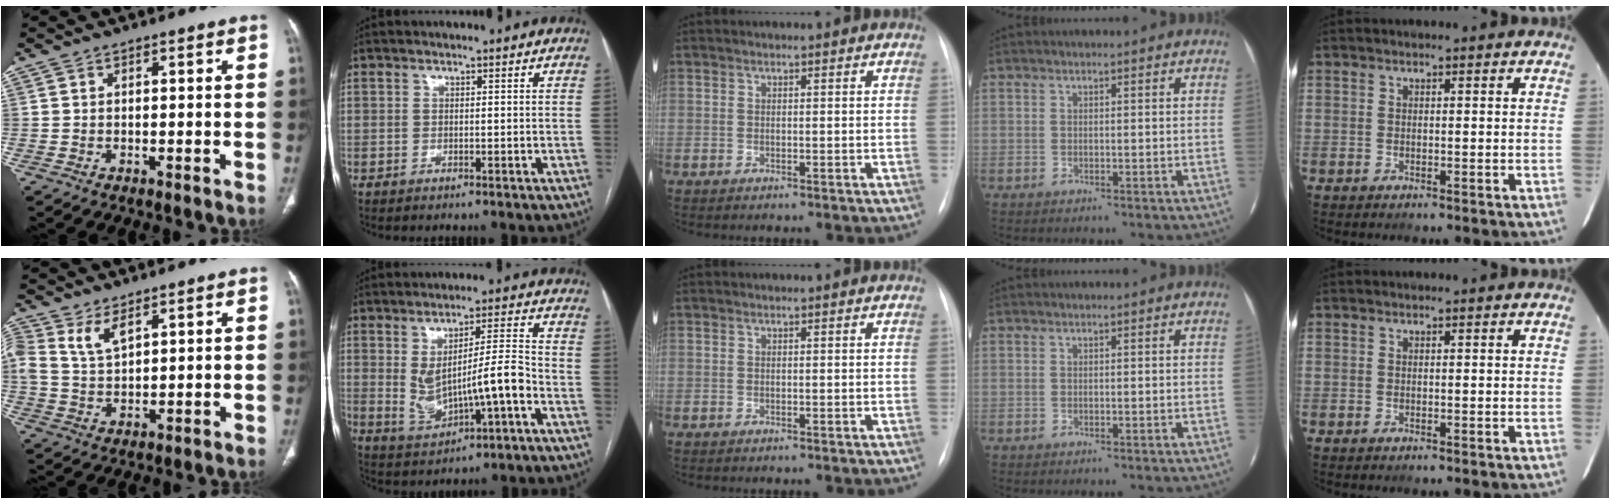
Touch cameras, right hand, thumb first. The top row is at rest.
{"thumb": {"total": 5.7, "force": [3.2, 2.8, 3.8], "torque": [-0.072, -0.008, 0.073]}, "index": {"total": 10.4, "force": [-1.7, 2.0, 10.1], "torque": [-0.181, 0.011, -0.014]}}